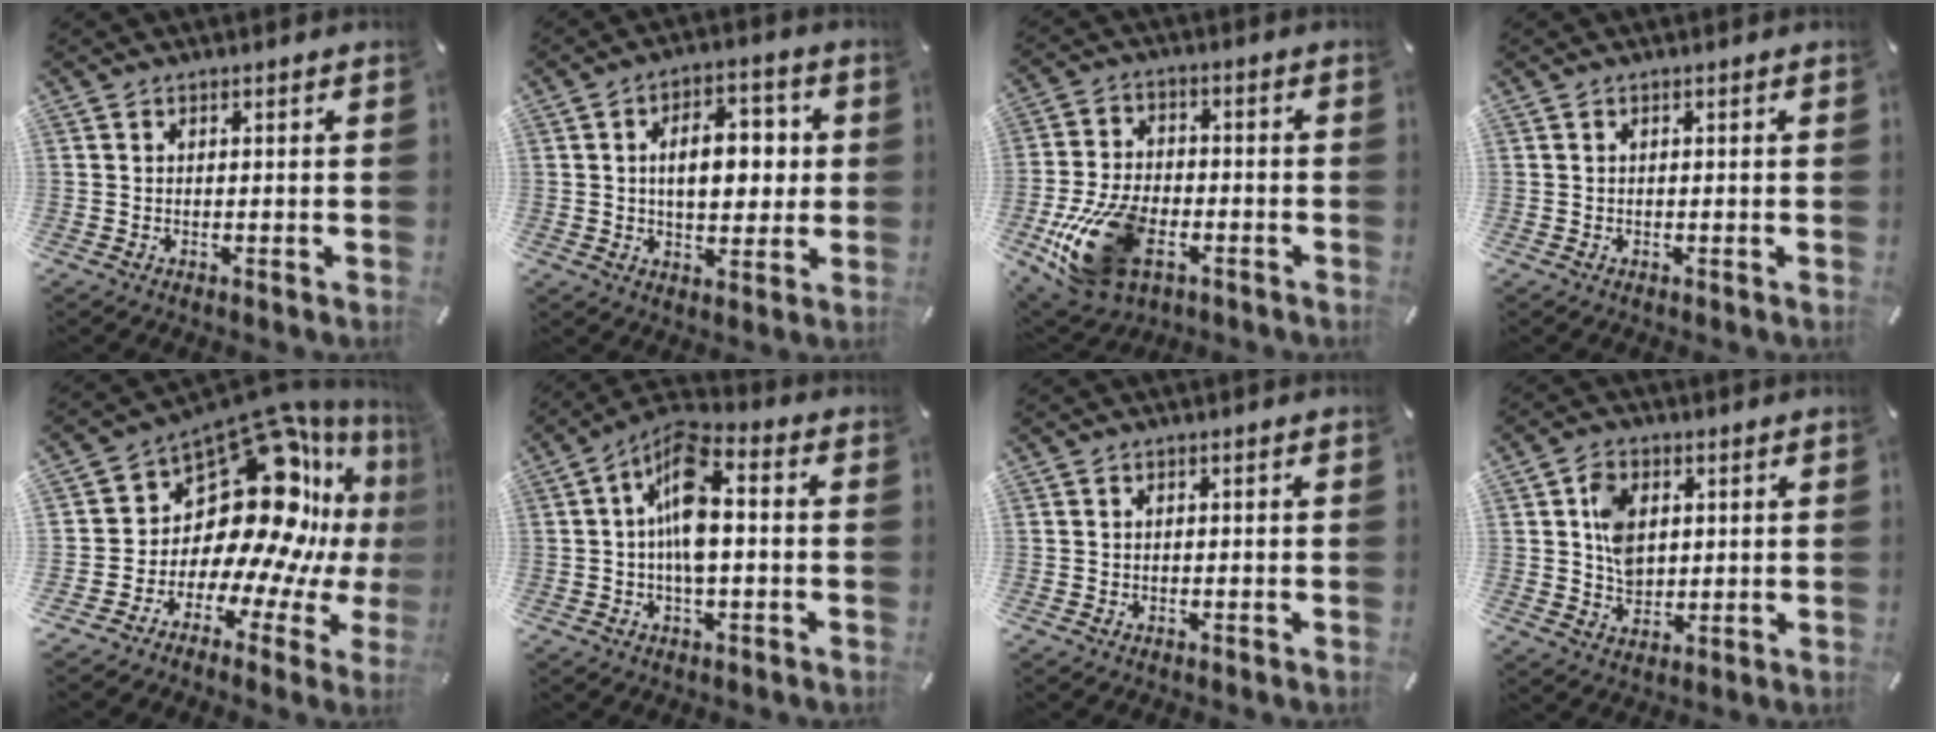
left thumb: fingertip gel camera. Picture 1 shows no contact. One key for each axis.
{"total": 11.5, "fx": 1.4, "fy": 7.1, "fz": 9.0, "tx": -0.119, "ty": 0.000, "tz": 0.019}
{"total": 18.5, "fx": -6.8, "fy": 11.4, "fz": 12.9, "tx": -0.248, "ty": 0.026, "tz": -0.105}
{"total": 0.0}
{"total": 23.8, "fx": 10.4, "fy": 13.6, "fz": 16.5, "tx": -0.233, "ty": -0.128, "tz": 0.196}
{"total": 10.6, "fx": -0.4, "fy": 4.7, "fz": 9.4, "tx": -0.192, "ty": 0.005, "tz": -0.006}
{"total": 0.0}
{"total": 7.8, "fx": 1.6, "fy": 6.1, "fz": 4.5, "tx": -0.075, "ty": 0.006, "tz": 0.031}